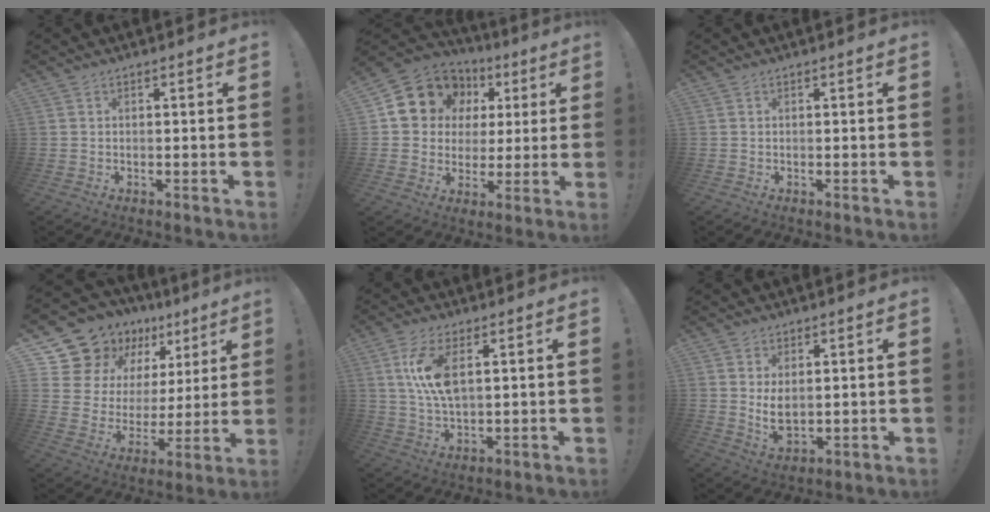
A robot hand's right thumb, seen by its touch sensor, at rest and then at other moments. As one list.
[{"total": 13.5, "force": [6.6, 11.1, 4.1], "torque": [-0.064, -0.034, 0.139]}, {"total": 0.0}, {"total": 16.7, "force": [13.7, 8.4, 4.7], "torque": [-0.084, -0.110, 0.268]}, {"total": 9.7, "force": [2.9, 4.0, 8.4], "torque": [-0.167, -0.012, 0.047]}, {"total": 5.9, "force": [1.7, 3.7, 4.4], "torque": [-0.065, -0.015, 0.032]}]